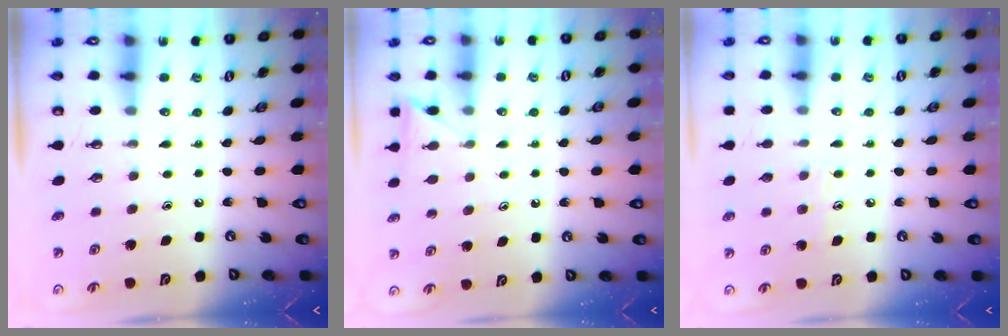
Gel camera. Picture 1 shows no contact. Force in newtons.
{"total": 5.5, "press": 5.5, "slide": 0.5}
{"total": 6.2, "press": 6.2, "slide": 0.7}